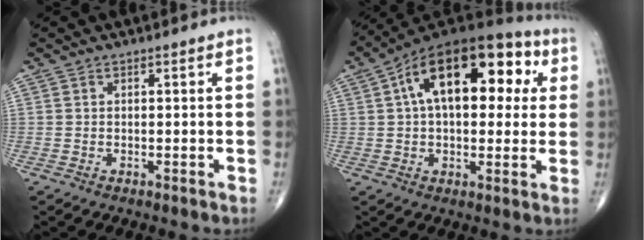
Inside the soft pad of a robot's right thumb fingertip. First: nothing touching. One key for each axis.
{"total": 21.8, "fx": 5.8, "fy": 11.6, "fz": 17.6, "tx": -0.244, "ty": 0.033, "tz": 0.079}